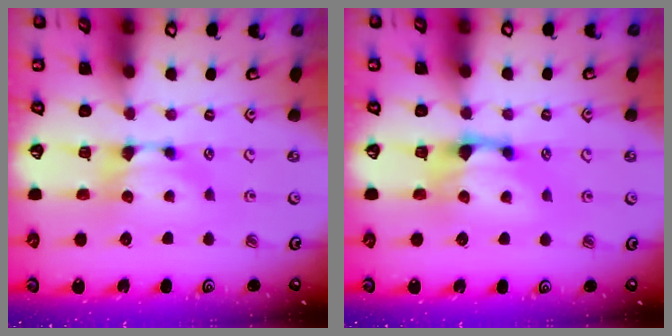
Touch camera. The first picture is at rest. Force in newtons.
{"total": 1.5, "press": 0.8, "slide": 1.3}